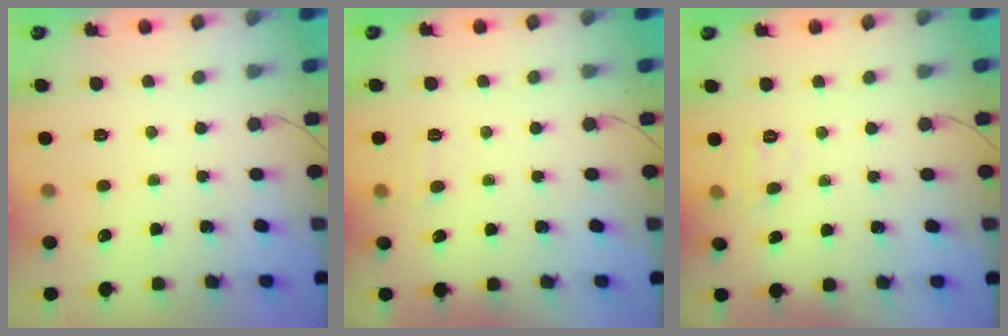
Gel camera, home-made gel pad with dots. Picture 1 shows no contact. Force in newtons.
{"total": 6.4, "press": 6.2, "slide": 1.6}
{"total": 5.9, "press": 5.8, "slide": 1.4}